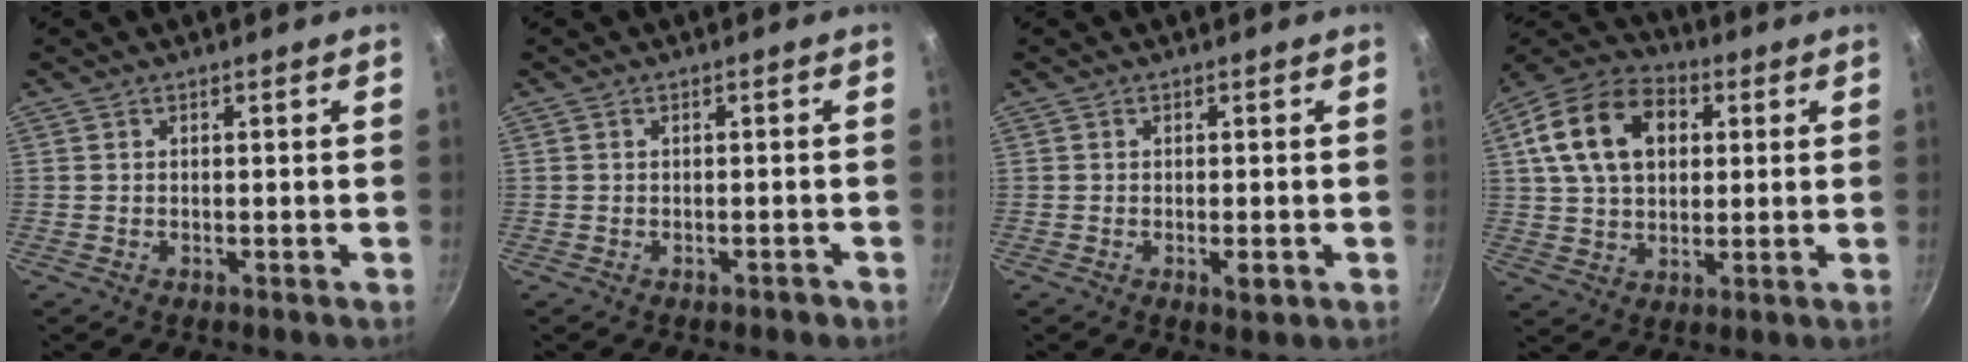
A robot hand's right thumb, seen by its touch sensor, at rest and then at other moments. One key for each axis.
{"total": 1.0, "fx": -0.7, "fy": 0.5, "fz": 0.5, "tx": -0.002, "ty": 0.014, "tz": -0.002}
{"total": 2.4, "fx": -0.8, "fy": 0.8, "fz": 2.1, "tx": -0.038, "ty": 0.000, "tz": -0.010}
{"total": 17.1, "fx": 4.6, "fy": 11.9, "fz": 11.4, "tx": -0.182, "ty": 0.016, "tz": 0.066}